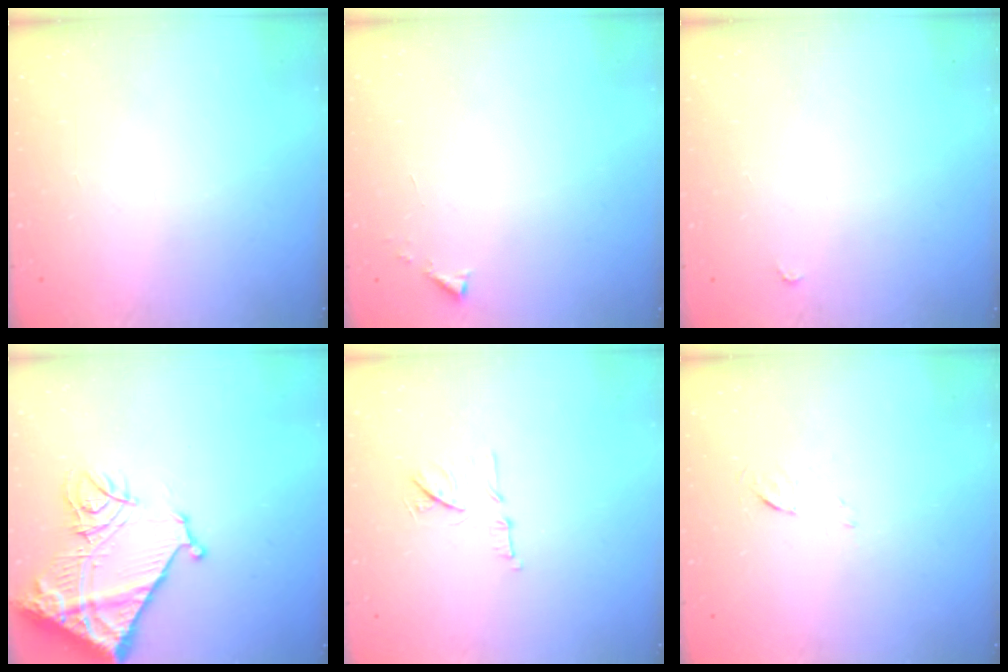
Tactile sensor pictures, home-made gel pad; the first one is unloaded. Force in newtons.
{"total": 2.9, "press": 2.9, "slide": 0.4}
{"total": 2.8, "press": 2.8, "slide": 0.4}
{"total": 17.0, "press": 16.8, "slide": 2.0}
{"total": 9.6, "press": 9.6, "slide": 0.3}
{"total": 3.3, "press": 3.3, "slide": 0.4}